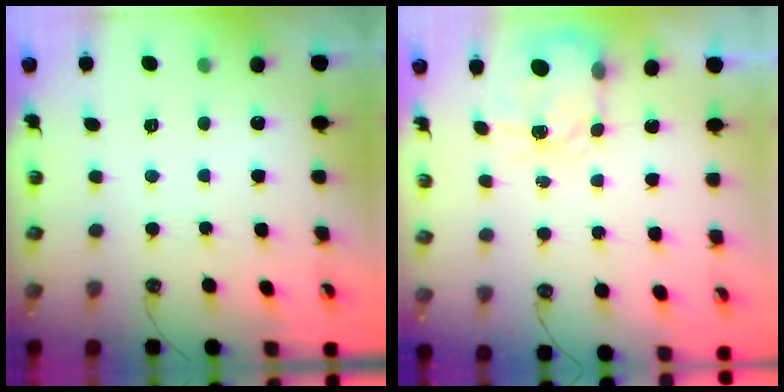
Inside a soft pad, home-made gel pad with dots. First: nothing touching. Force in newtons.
{"total": 3.7, "press": 3.6, "slide": 0.6}